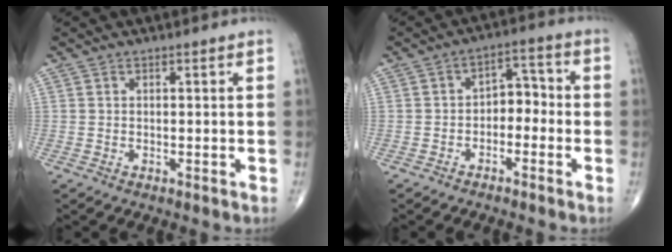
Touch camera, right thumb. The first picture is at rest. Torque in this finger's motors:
{"motor_torque": [-0.08, -0.14, -0.10, -0.07, 0.06]}